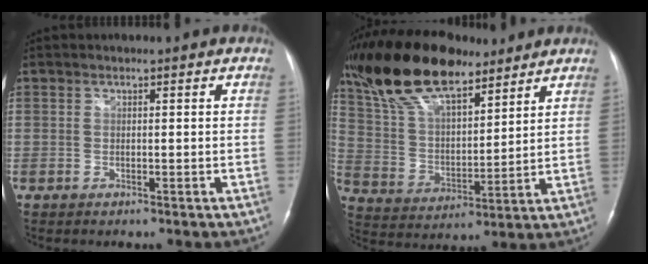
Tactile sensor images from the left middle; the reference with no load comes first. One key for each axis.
{"total": 19.5, "fx": 14.4, "fy": 6.7, "fz": 11.3, "tx": -0.225, "ty": 0.029, "tz": 0.265}